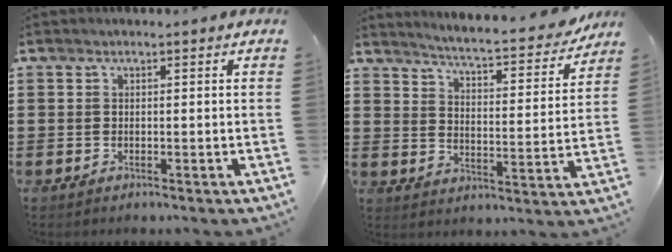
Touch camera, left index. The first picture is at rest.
{"total": 5.2, "force": [4.9, -0.4, 1.8], "torque": [-0.060, -0.040, 0.077]}